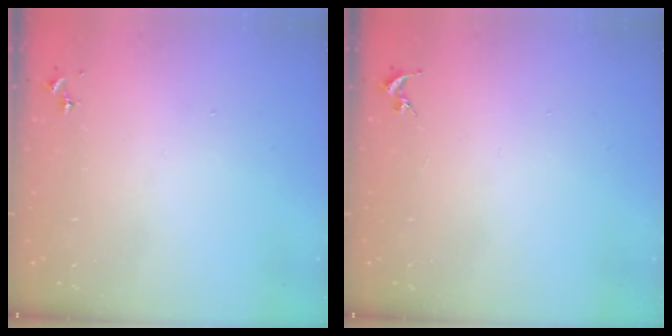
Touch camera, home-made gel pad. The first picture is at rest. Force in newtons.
{"total": 0.0}